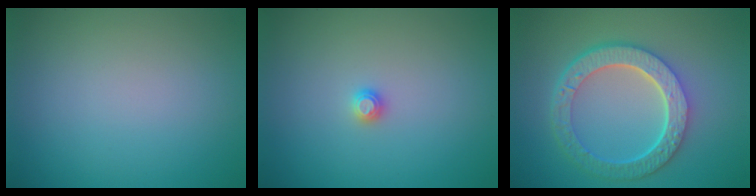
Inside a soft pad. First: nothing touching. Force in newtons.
{"total": 0.8, "press": 0.8, "slide": 0.1}
{"total": 6.7, "press": 4.9, "slide": 4.5}